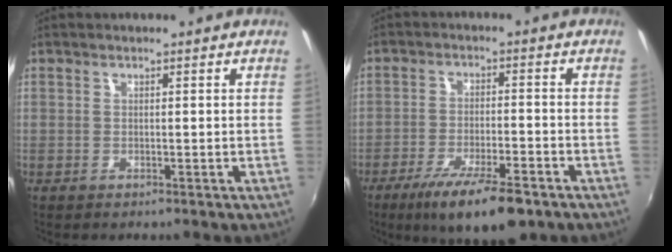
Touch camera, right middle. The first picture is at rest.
{"total": 12.9, "force": [-8.7, 3.1, 9.0], "torque": [-0.174, -0.029, -0.144]}